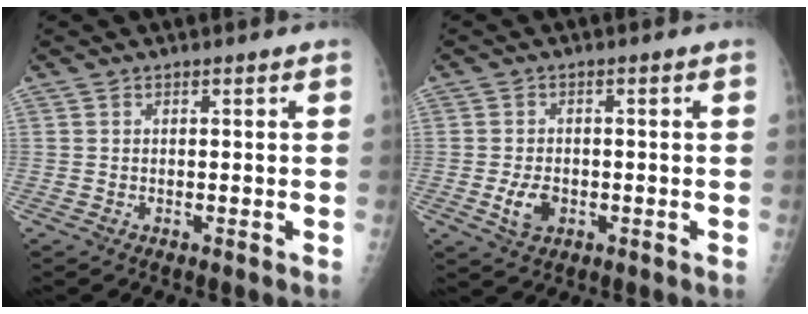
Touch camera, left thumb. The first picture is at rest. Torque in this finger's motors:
{"motor_torque": [0.16, 0.04, 0.55, 0.17, 0.04]}